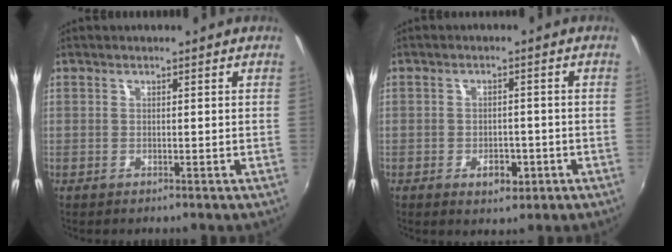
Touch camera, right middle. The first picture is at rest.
{"total": 4.2, "force": [-1.9, 2.6, 2.7], "torque": [-0.052, -0.003, -0.022]}